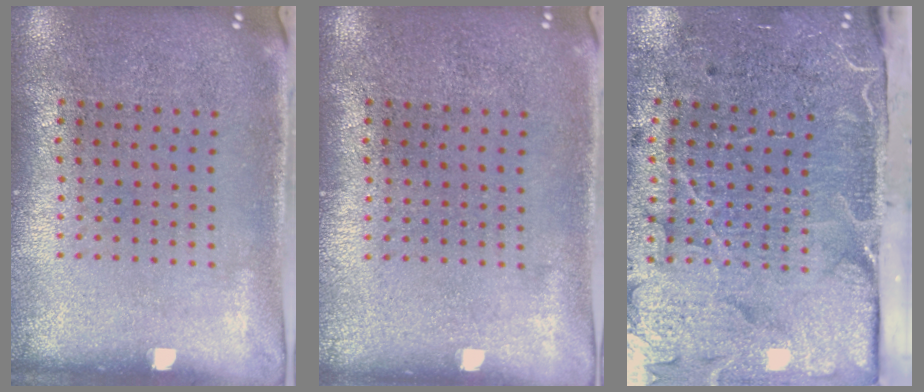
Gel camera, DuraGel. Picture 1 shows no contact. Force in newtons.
{"total": 0.0}
{"total": 5.1, "press": 4.0, "slide": 3.1}